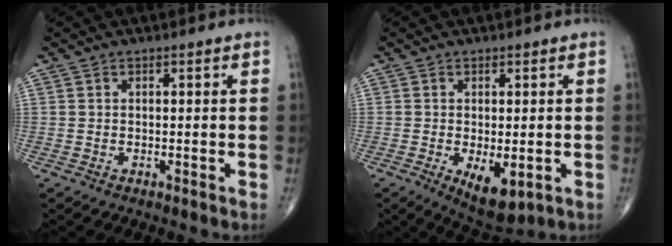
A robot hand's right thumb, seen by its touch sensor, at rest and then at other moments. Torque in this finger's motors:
{"motor_torque": [-0.06, 0.63, 0.39, 0.26, 0.15]}